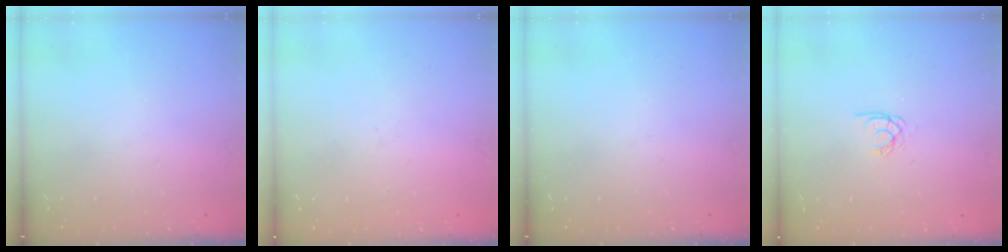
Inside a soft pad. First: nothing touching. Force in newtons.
{"total": 0.0}
{"total": 0.0}
{"total": 2.5, "press": 2.5, "slide": 0.1}